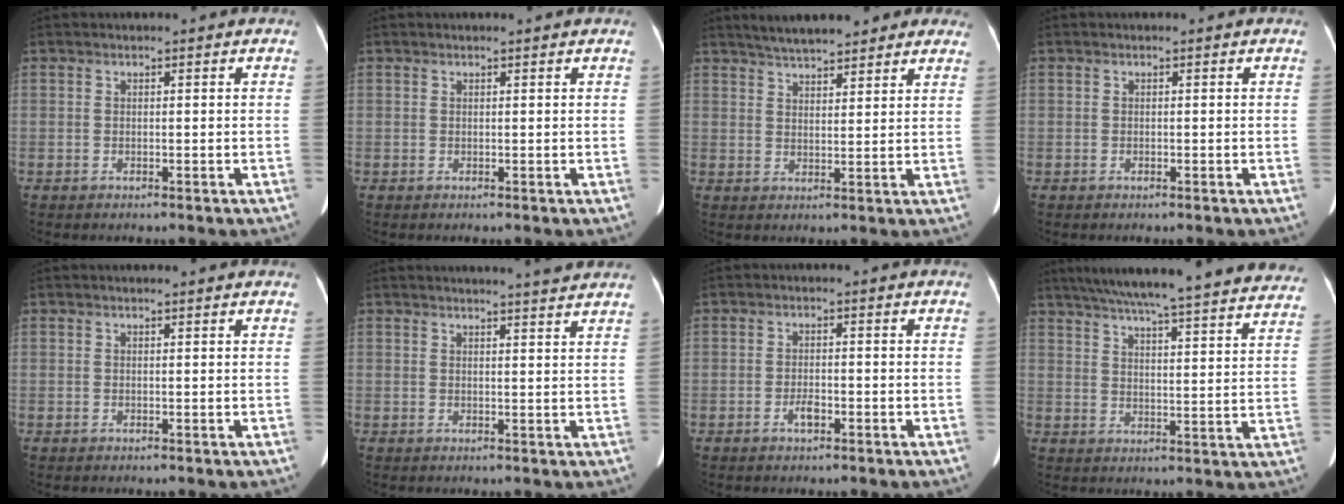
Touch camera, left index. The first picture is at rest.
{"total": 0.9, "force": [0.8, 0.0, 0.3], "torque": [-0.009, 0.006, 0.011]}
{"total": 11.7, "force": [10.0, 3.0, 5.4], "torque": [-0.069, 0.029, 0.134]}
{"total": 0.0}
{"total": 1.2, "force": [1.1, 0.0, 0.5], "torque": [-0.012, 0.008, 0.013]}
{"total": 6.8, "force": [6.3, -0.6, 2.5], "torque": [-0.035, 0.002, 0.062]}
{"total": 2.0, "force": [-1.1, 0.7, 1.5], "torque": [-0.030, 0.001, -0.019]}
{"total": 33.7, "force": [30.4, 2.8, 14.4], "torque": [-0.213, -0.050, 0.370]}